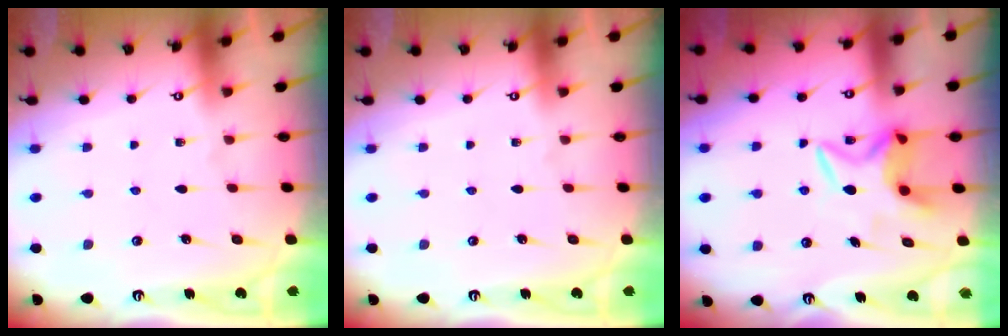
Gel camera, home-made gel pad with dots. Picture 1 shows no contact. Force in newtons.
{"total": 0.0}
{"total": 6.4, "press": 6.4, "slide": 0.3}